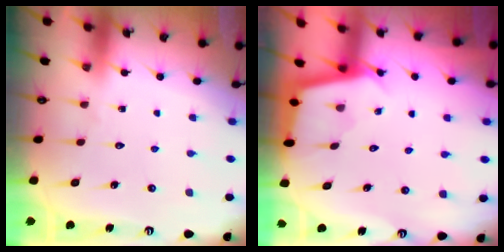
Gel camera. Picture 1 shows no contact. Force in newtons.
{"total": 2.1, "press": 2.1, "slide": 0.2}